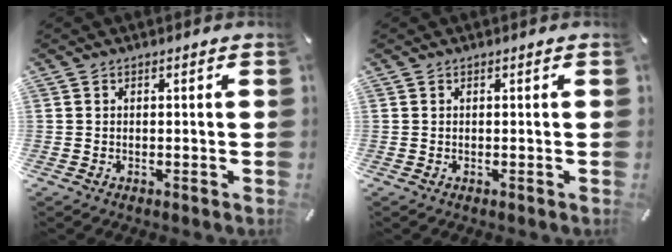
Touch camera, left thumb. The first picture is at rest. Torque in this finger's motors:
{"motor_torque": [0.00, 0.00, 0.00, 0.00, 0.00]}